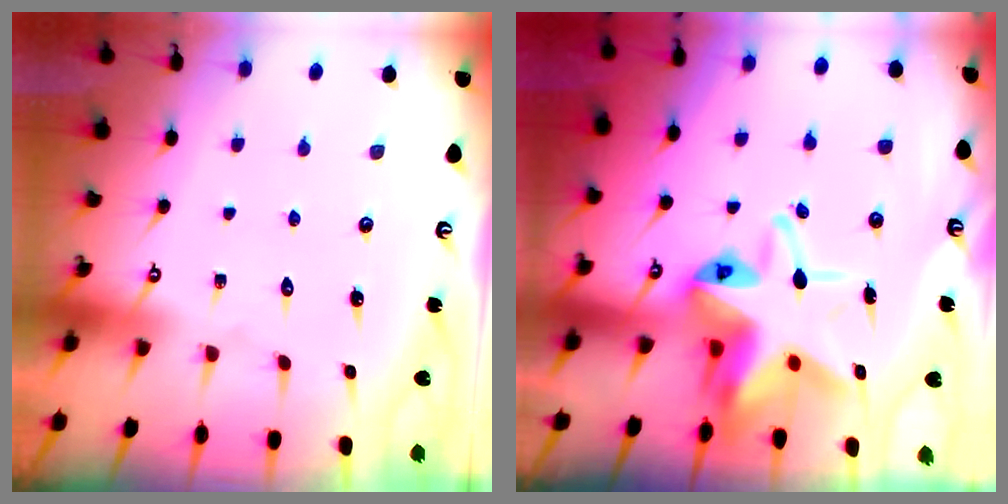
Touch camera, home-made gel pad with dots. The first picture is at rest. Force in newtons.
{"total": 11.1, "press": 11.0, "slide": 0.9}